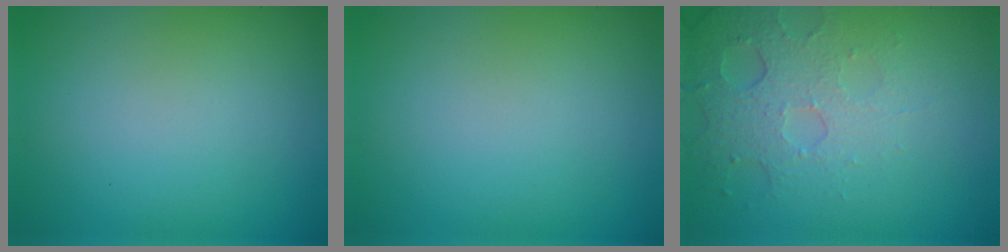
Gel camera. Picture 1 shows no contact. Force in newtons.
{"total": 0.0}
{"total": 5.0, "press": 3.3, "slide": 3.8}